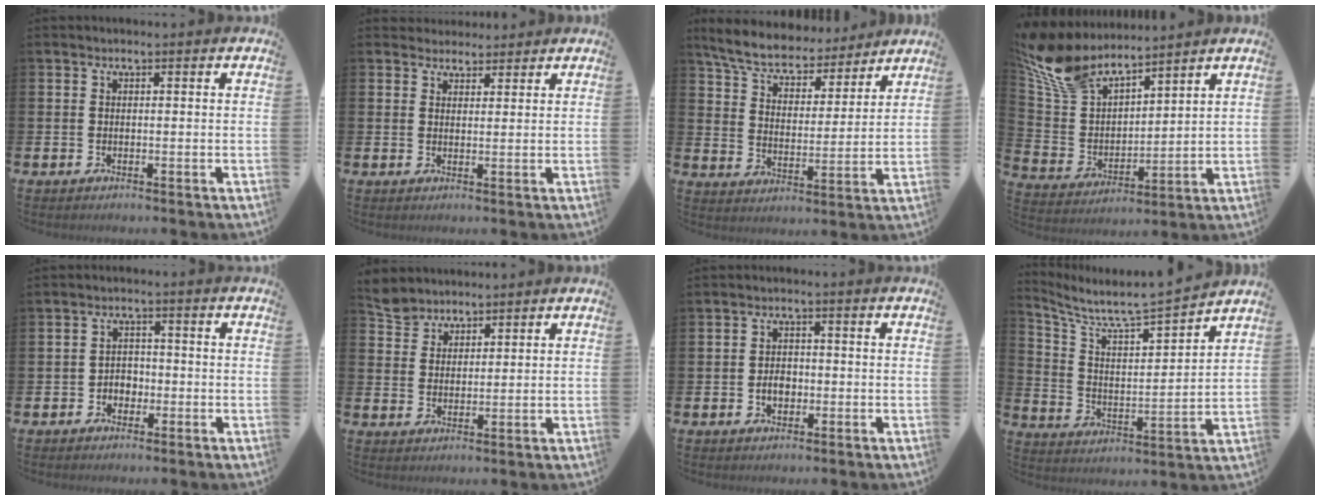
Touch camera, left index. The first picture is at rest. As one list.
[{"total": 3.0, "force": [2.7, 1.3, -0.2], "torque": [0.006, -0.011, 0.049]}, {"total": 7.5, "force": [7.0, 2.0, 1.9], "torque": [-0.075, -0.045, 0.124]}, {"total": 9.5, "force": [8.3, 3.5, 3.1], "torque": [-0.109, -0.043, 0.153]}, {"total": 2.5, "force": [-1.2, 2.0, 0.8], "torque": [-0.012, 0.003, -0.030]}, {"total": 4.2, "force": [4.0, 1.3, -0.2], "torque": [-0.012, -0.013, 0.076]}, {"total": 2.7, "force": [-0.6, 2.0, 1.7], "torque": [-0.017, -0.003, -0.018]}, {"total": 7.0, "force": [6.5, 0.2, 2.6], "torque": [-0.087, -0.057, 0.104]}]